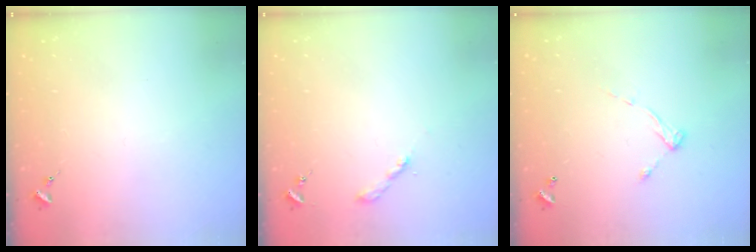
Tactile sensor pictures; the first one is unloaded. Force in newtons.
{"total": 2.0, "press": 2.0, "slide": 0.2}
{"total": 6.9, "press": 6.9, "slide": 0.5}